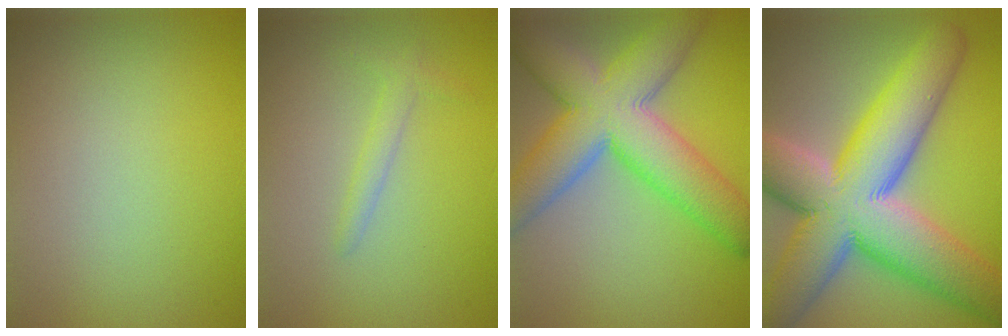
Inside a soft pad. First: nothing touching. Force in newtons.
{"total": 1.4, "press": 1.4, "slide": 0.1}
{"total": 11.4, "press": 11.4, "slide": 0.5}
{"total": 15.8, "press": 15.7, "slide": 1.0}